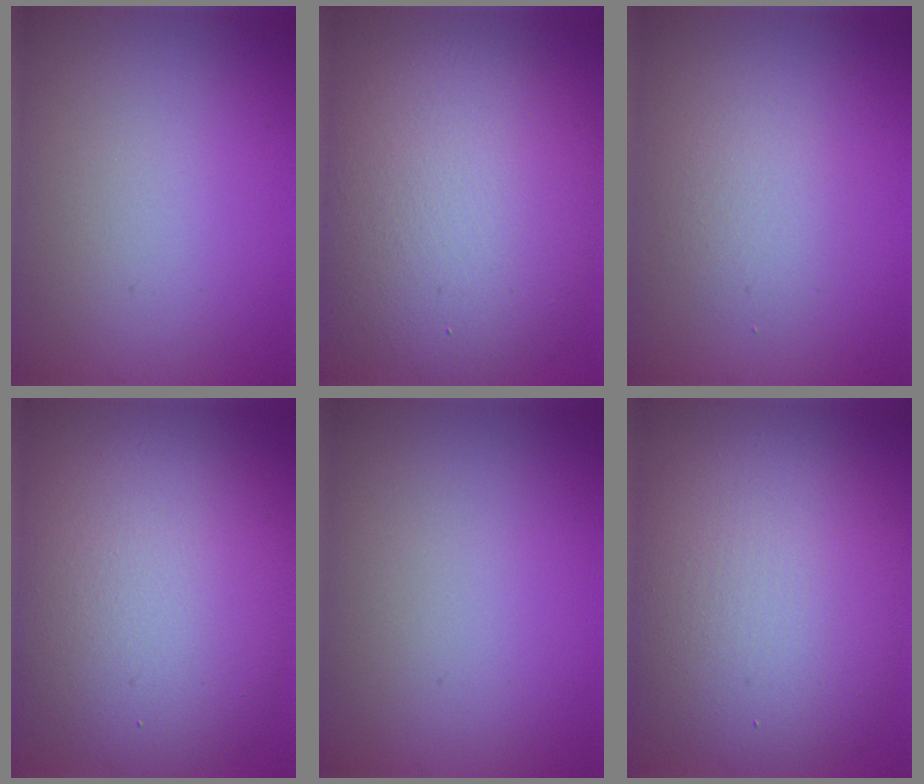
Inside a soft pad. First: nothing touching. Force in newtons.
{"total": 11.1, "press": 11.0, "slide": 1.2}
{"total": 1.8, "press": 1.8, "slide": 0.0}
{"total": 12.2, "press": 12.2, "slide": 0.6}
{"total": 0.0}
{"total": 10.9, "press": 10.9, "slide": 0.6}